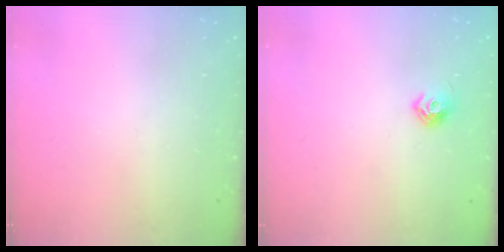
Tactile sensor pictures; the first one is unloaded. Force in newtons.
{"total": 6.8, "press": 6.7, "slide": 1.1}